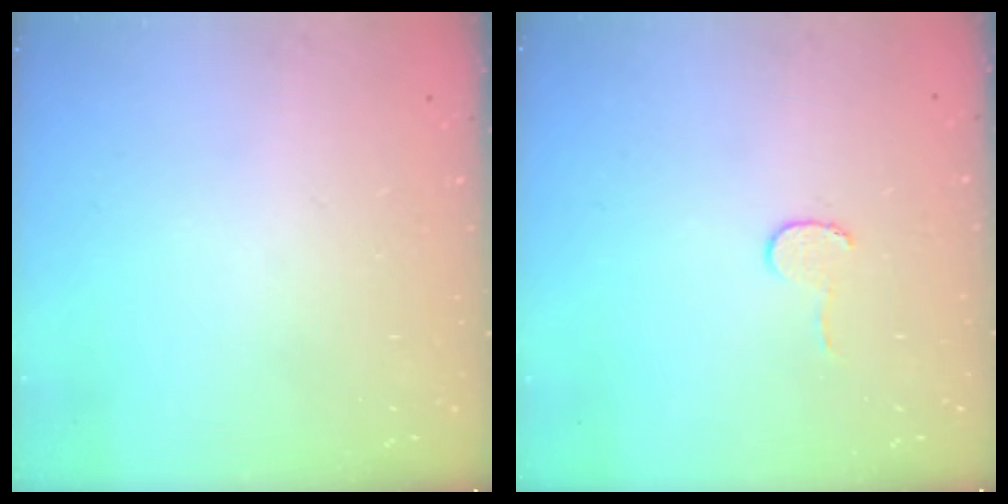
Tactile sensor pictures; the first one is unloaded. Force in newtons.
{"total": 3.9, "press": 3.9, "slide": 0.3}